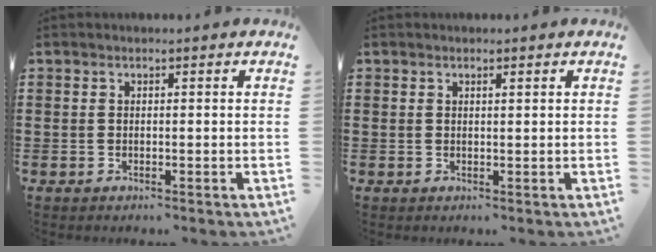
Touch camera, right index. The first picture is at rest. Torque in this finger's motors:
{"motor_torque": [-0.26, 0.15, 0.00, -0.01]}